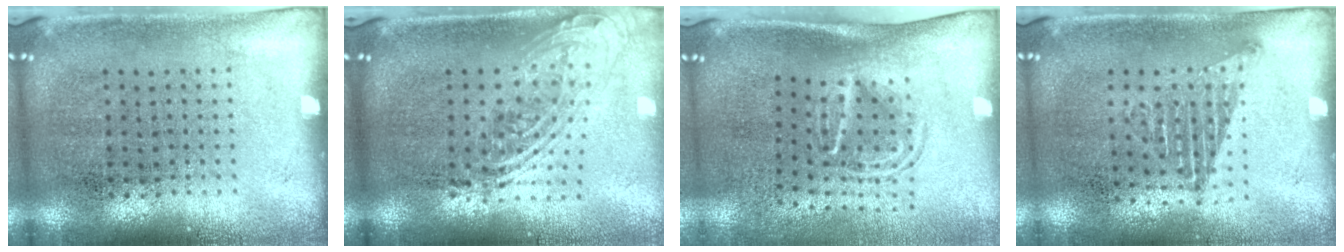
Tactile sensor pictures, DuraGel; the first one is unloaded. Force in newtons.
{"total": 2.0, "press": 1.6, "slide": 1.3}
{"total": 1.6, "press": 1.1, "slide": 1.2}
{"total": 1.1, "press": 1.0, "slide": 0.6}